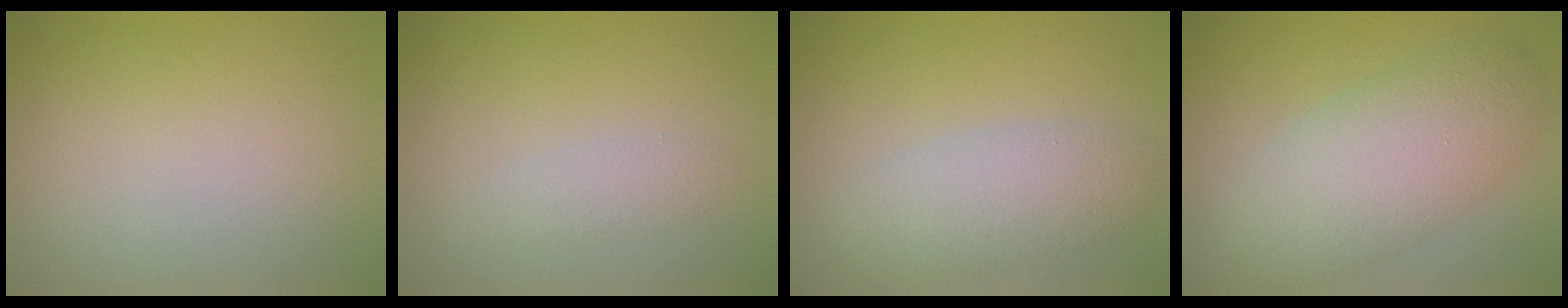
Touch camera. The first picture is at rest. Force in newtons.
{"total": 1.3, "press": 1.3, "slide": 0.1}
{"total": 4.2, "press": 4.2, "slide": 0.3}
{"total": 7.1, "press": 7.1, "slide": 0.5}